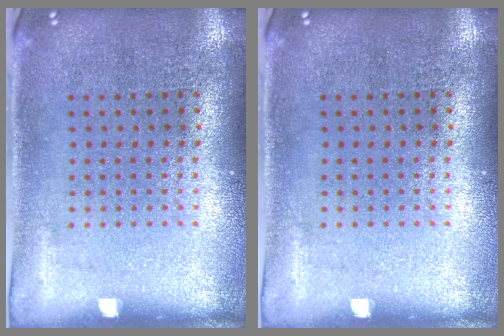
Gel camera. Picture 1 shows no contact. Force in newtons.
{"total": 0.0}